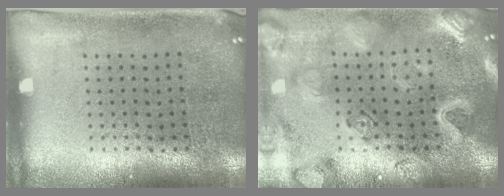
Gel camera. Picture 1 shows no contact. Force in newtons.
{"total": 3.4, "press": 3.1, "slide": 1.3}